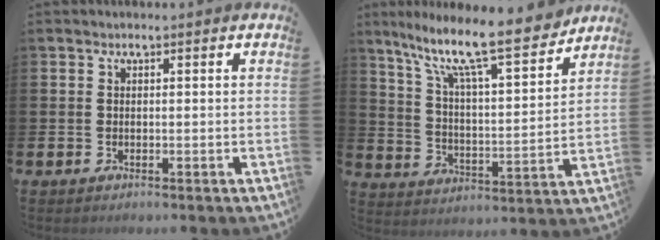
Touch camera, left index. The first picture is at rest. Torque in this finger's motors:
{"motor_torque": [0.23, -0.35, 1.01, 0.21]}